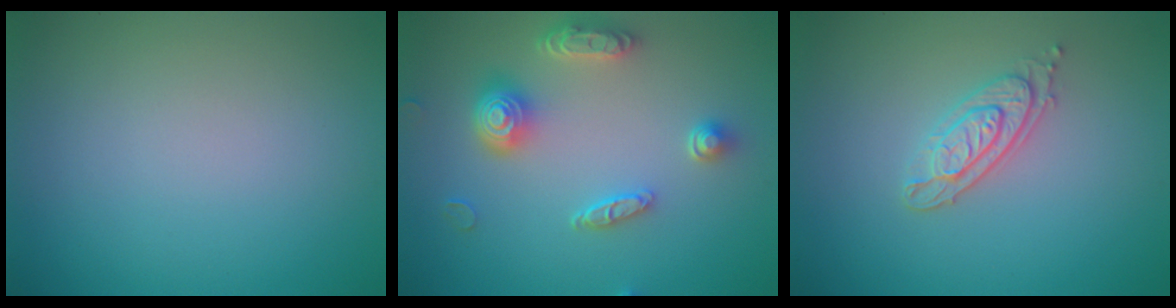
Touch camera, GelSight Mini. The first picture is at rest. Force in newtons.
{"total": 4.8, "press": 3.9, "slide": 2.8}
{"total": 2.6, "press": 2.4, "slide": 1.0}